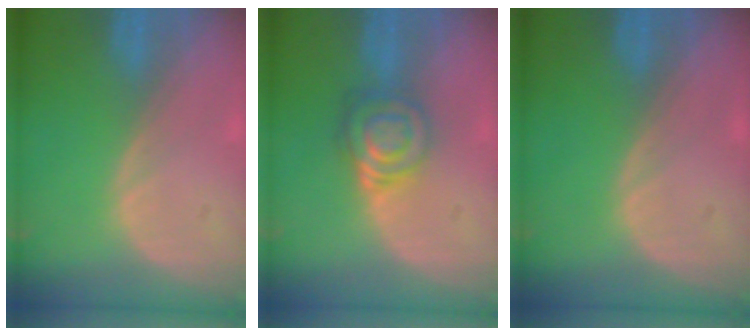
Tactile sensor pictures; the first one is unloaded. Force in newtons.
{"total": 6.6, "press": 5.6, "slide": 3.4}
{"total": 0.0}